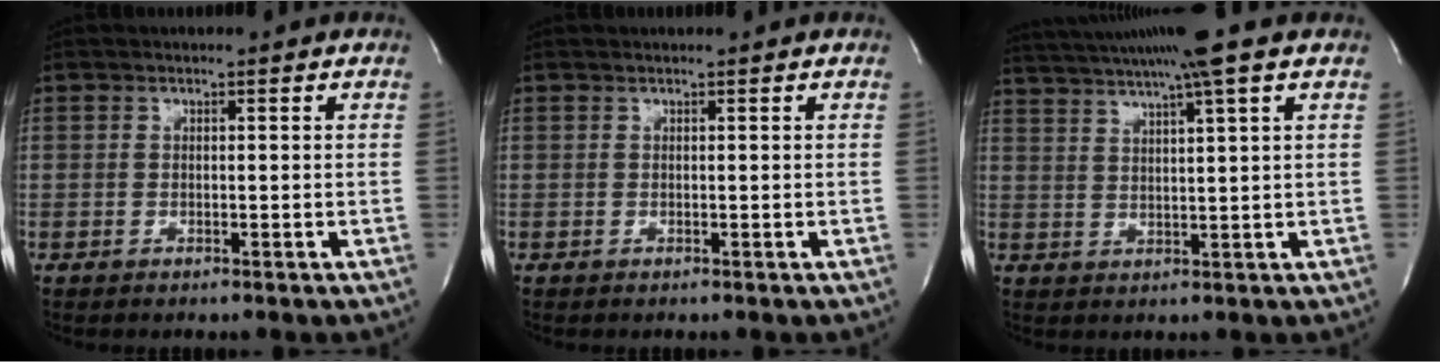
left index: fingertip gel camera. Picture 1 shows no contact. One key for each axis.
{"total": 0.0}
{"total": 12.3, "fx": 9.9, "fy": -1.9, "fz": 7.1, "tx": -0.132, "ty": 0.006, "tz": 0.141}